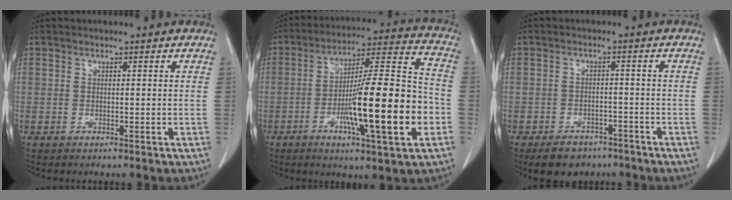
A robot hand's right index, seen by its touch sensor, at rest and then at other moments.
{"total": 19.7, "force": [-5.3, 1.6, 18.9], "torque": [-0.295, 0.002, -0.082]}
{"total": 6.3, "force": [-4.7, 3.6, 1.9], "torque": [-0.028, 0.004, -0.069]}